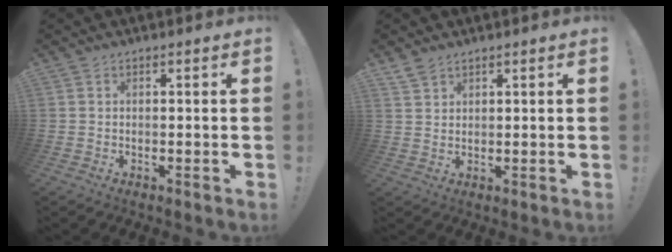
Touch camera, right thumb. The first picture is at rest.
{"total": 3.4, "force": [2.9, 1.5, 0.8], "torque": [-0.006, -0.019, 0.054]}